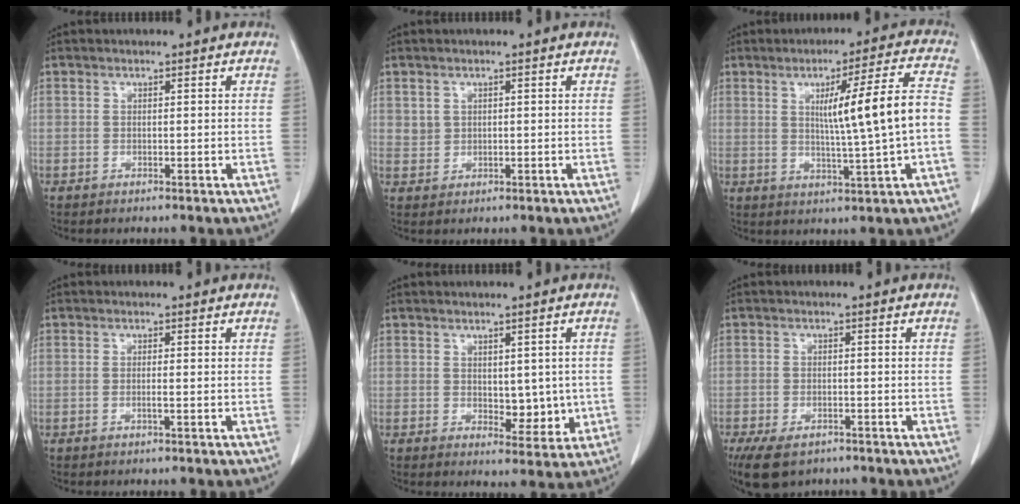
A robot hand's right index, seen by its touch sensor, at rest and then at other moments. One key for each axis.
{"total": 1.8, "fx": 0.8, "fy": 1.6, "fz": 0.4, "tx": 0.002, "ty": 0.000, "tz": 0.014}
{"total": 11.1, "fx": 0.2, "fy": -0.8, "fz": 11.0, "tx": -0.169, "ty": 0.004, "tz": 0.009}
{"total": 1.0, "fx": -0.3, "fy": -0.1, "fz": 1.0, "tx": -0.020, "ty": -0.002, "tz": -0.005}
{"total": 5.2, "fx": 0.0, "fy": 2.9, "fz": 4.4, "tx": -0.049, "ty": -0.009, "tz": 0.011}
{"total": 7.9, "fx": -5.4, "fy": 4.0, "fz": 4.1, "tx": -0.077, "ty": -0.008, "tz": -0.083}